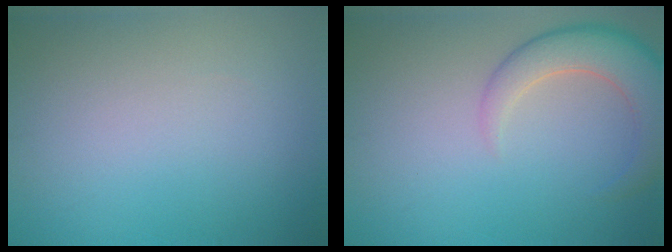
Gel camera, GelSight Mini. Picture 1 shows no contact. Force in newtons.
{"total": 5.0, "press": 5.0, "slide": 0.4}